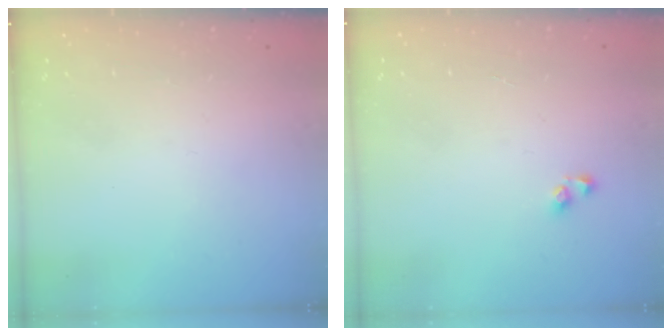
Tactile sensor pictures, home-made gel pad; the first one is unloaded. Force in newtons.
{"total": 2.9, "press": 2.9, "slide": 0.3}